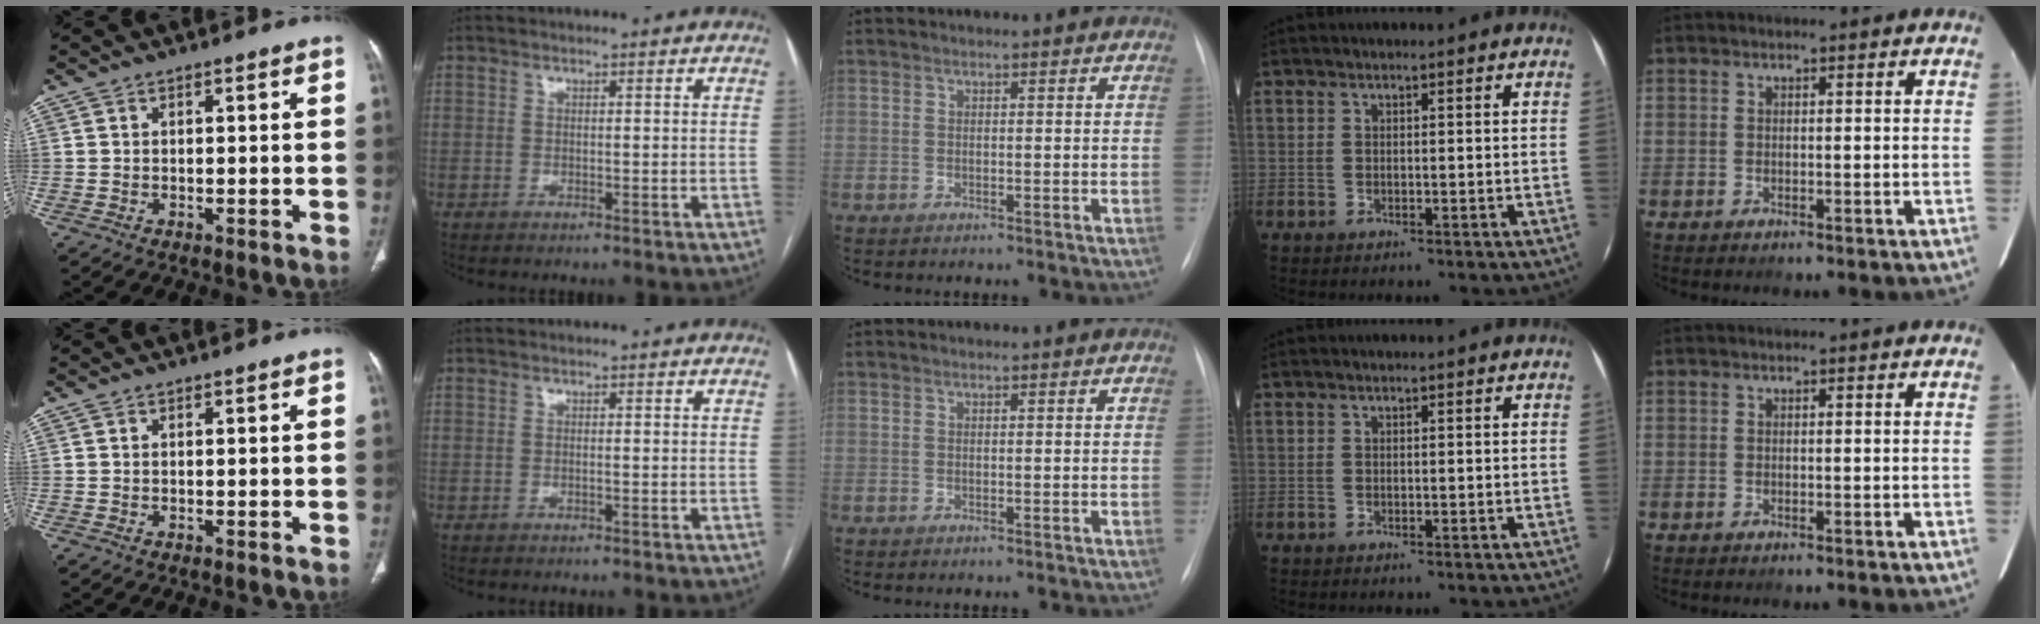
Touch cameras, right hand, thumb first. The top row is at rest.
{}